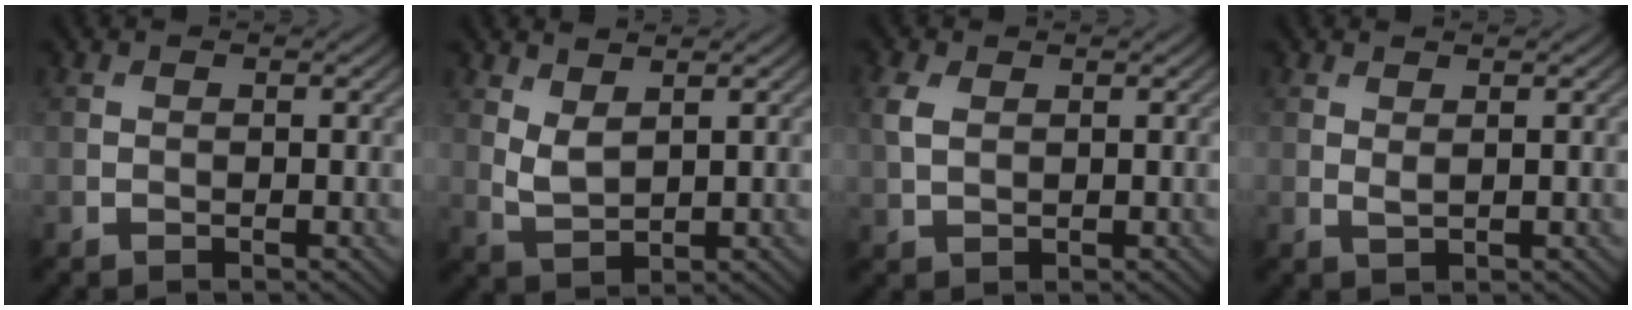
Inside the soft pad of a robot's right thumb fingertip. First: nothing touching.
{"total": 3.0, "force": [1.8, 1.3, 2.0], "torque": [-0.053, -0.006, 0.043]}
{"total": 3.0, "force": [0.9, 1.9, 2.1], "torque": [-0.060, 0.005, 0.017]}
{"total": 1.0, "force": [0.6, 0.2, 0.7], "torque": [-0.019, -0.003, 0.014]}